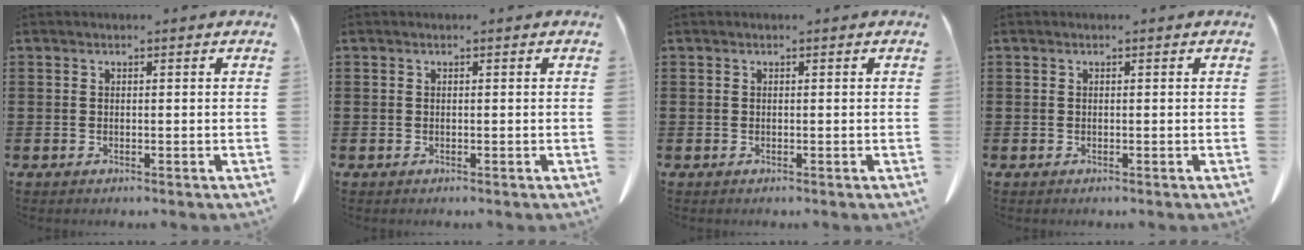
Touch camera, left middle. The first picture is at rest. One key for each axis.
{"total": 0.0}
{"total": 0.0}
{"total": 0.0}